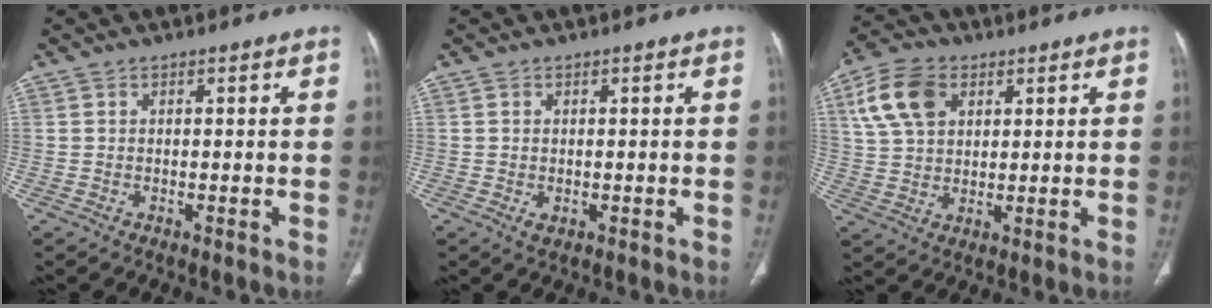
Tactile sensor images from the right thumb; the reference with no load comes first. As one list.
[{"total": 1.4, "force": [-0.3, 0.9, 1.0], "torque": [-0.017, -0.003, 0.000]}, {"total": 10.7, "force": [4.2, 7.1, 6.8], "torque": [-0.121, 0.001, 0.080]}]